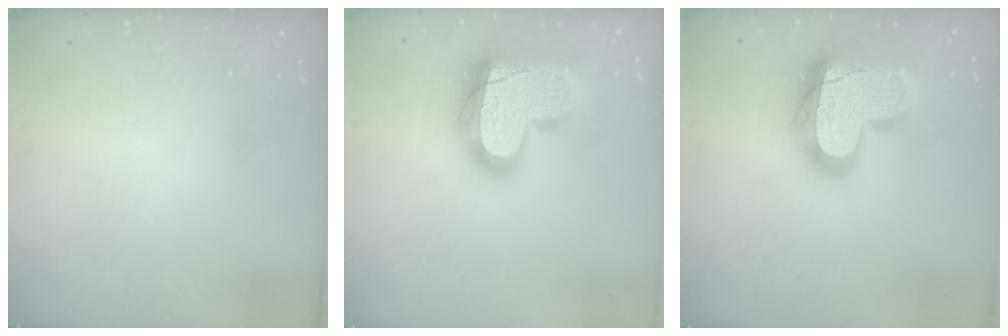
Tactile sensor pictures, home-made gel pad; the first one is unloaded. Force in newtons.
{"total": 26.4, "press": 26.3, "slide": 2.0}
{"total": 26.4, "press": 26.3, "slide": 2.0}